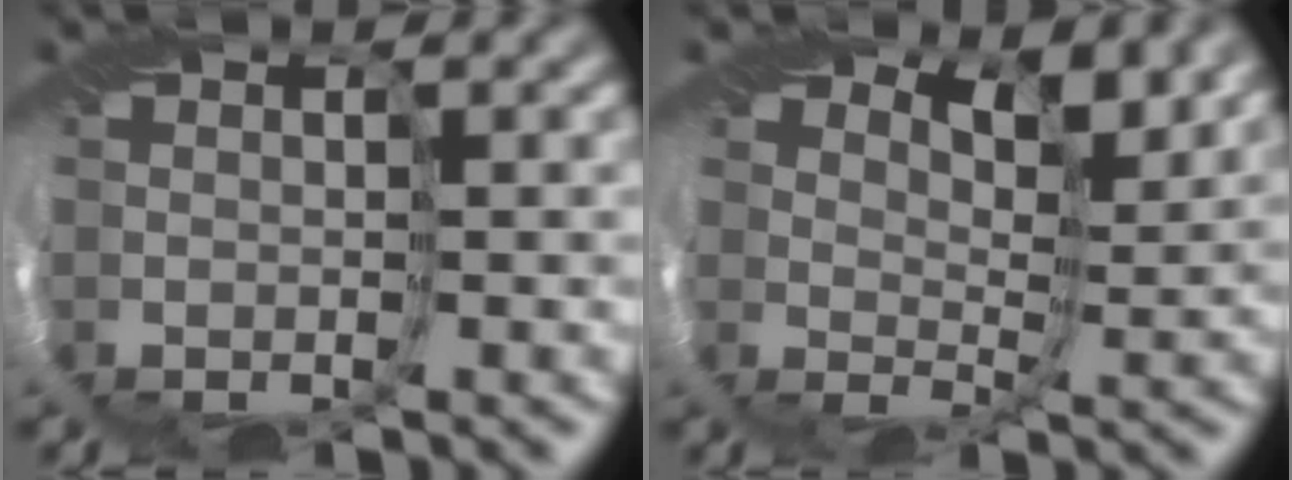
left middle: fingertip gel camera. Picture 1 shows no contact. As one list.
[{"total": 3.6, "force": [3.5, 0.3, 0.8], "torque": [-0.018, 0.001, 0.050]}]